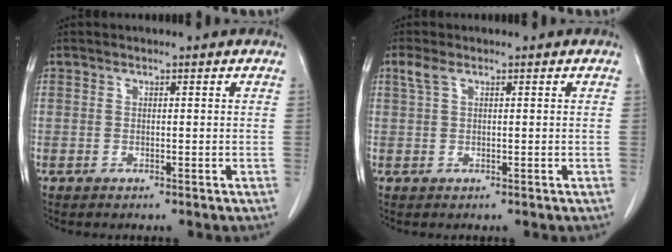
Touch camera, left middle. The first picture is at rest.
{"total": 1.8, "force": [1.0, 0.6, 1.3], "torque": [-0.041, 0.016, 0.025]}